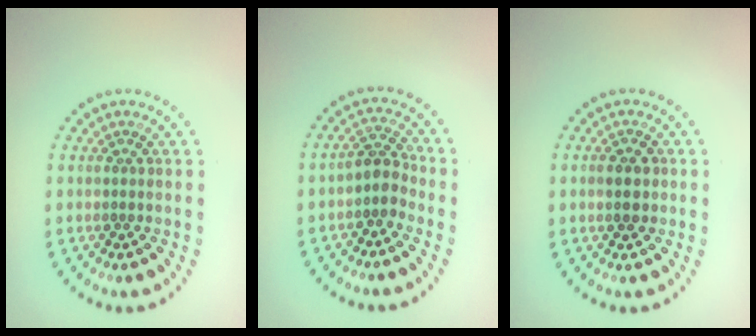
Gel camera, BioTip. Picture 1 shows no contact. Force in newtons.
{"total": 2.4, "press": 1.9, "slide": 1.5}
{"total": 2.4, "press": 2.3, "slide": 0.1}